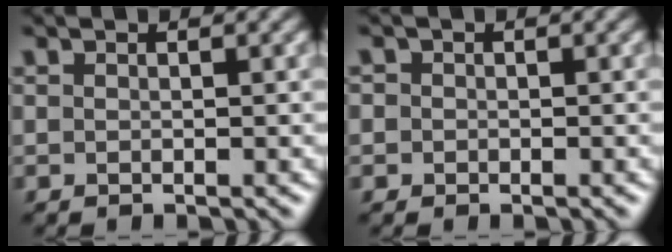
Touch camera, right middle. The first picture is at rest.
{"total": 1.1, "force": [0.0, 1.1, 0.2], "torque": [0.005, -0.003, -0.009]}